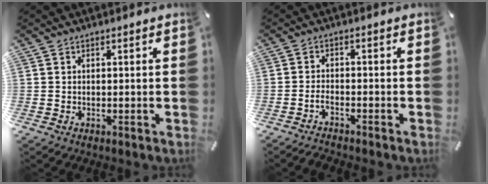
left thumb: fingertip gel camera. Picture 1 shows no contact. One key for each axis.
{"total": 2.4, "fx": -1.9, "fy": 0.7, "fz": 1.3, "tx": -0.021, "ty": 0.010, "tz": -0.036}